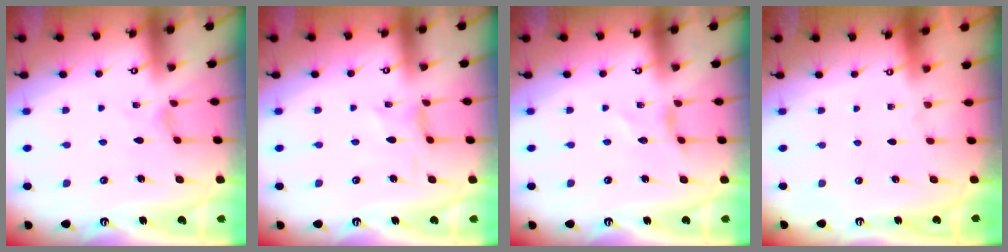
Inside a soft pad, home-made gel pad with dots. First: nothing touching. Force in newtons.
{"total": 0.5, "press": 0.5, "slide": 0.1}
{"total": 1.4, "press": 1.4, "slide": 0.2}
{"total": 0.0}